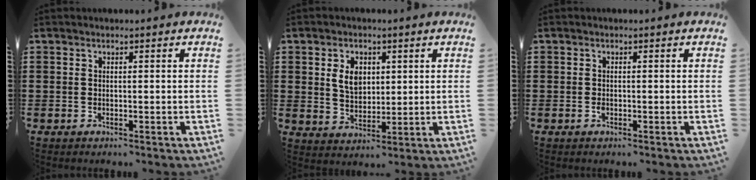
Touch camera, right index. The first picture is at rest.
{"total": 5.1, "force": [1.5, 3.6, 3.3], "torque": [-0.070, 0.011, 0.023]}
{"total": 0.7, "force": [-0.3, 0.4, 0.5], "torque": [-0.012, -0.003, -0.005]}